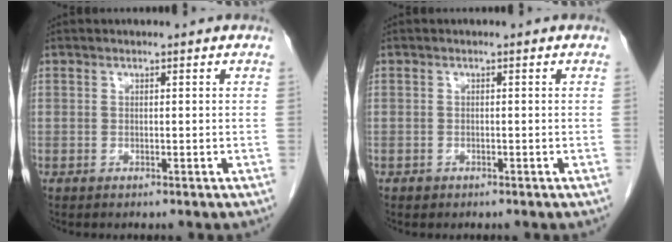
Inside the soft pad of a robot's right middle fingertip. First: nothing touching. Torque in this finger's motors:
{"motor_torque": [0.10, -0.04, -0.02, 0.01]}